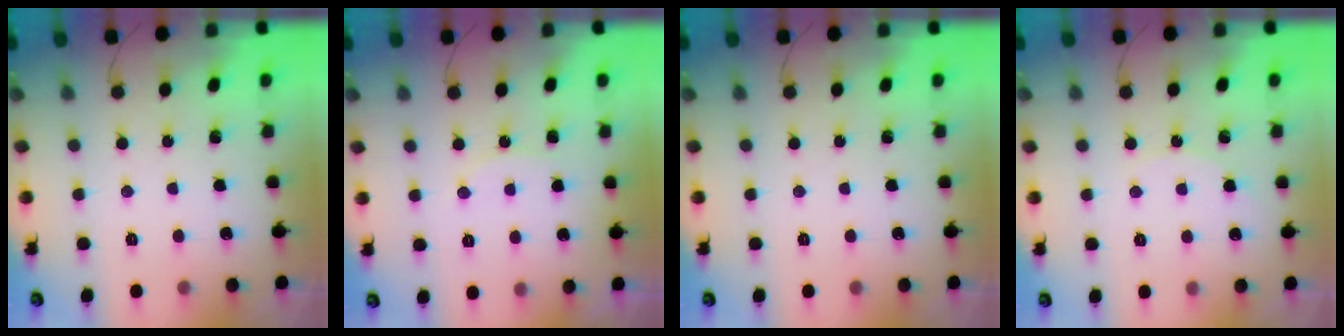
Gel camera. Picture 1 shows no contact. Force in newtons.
{"total": 5.1, "press": 5.0, "slide": 0.4}
{"total": 0.0}
{"total": 3.8, "press": 3.7, "slide": 0.5}